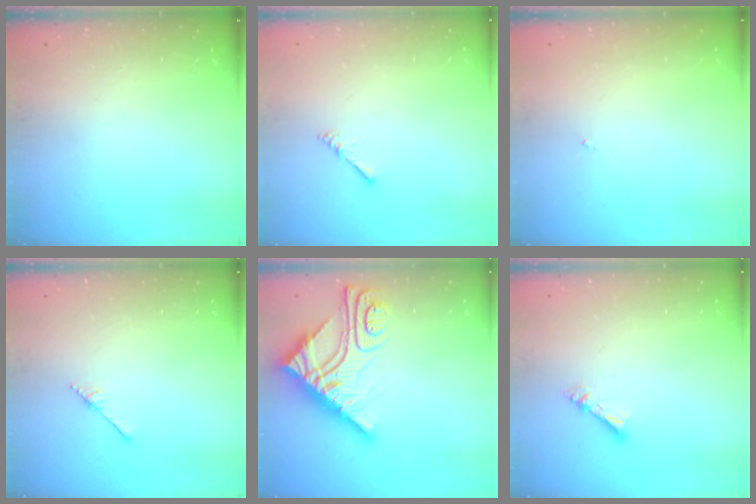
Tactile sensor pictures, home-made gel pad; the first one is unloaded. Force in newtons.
{"total": 1.6, "press": 1.6, "slide": 0.4}
{"total": 0.0}
{"total": 2.9, "press": 2.9, "slide": 0.2}
{"total": 17.0, "press": 16.9, "slide": 1.4}
{"total": 4.3, "press": 4.3, "slide": 0.2}